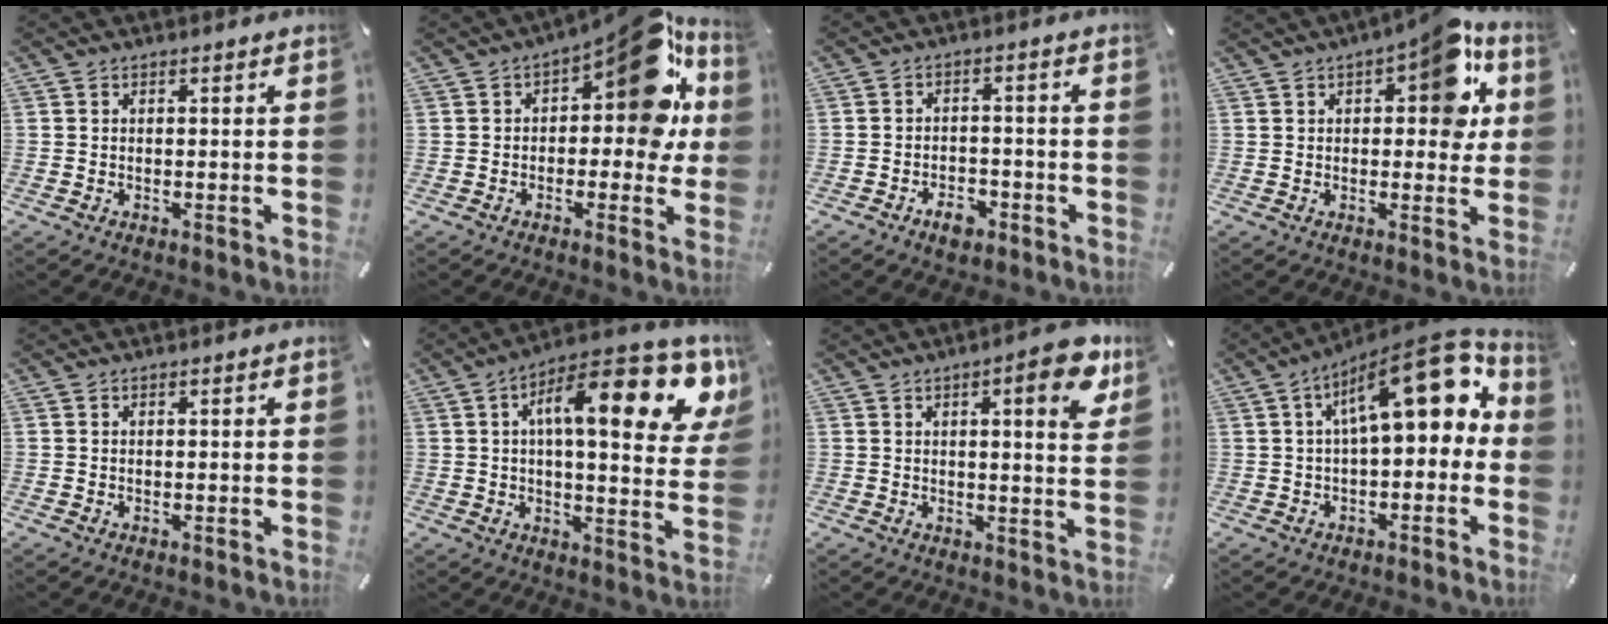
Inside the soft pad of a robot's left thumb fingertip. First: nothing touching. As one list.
[{"total": 18.8, "force": [7.0, 9.3, 14.8], "torque": [-0.183, -0.047, 0.111]}, {"total": 4.5, "force": [-2.8, 2.7, 2.2], "torque": [-0.042, 0.010, -0.050]}, {"total": 12.1, "force": [5.1, 5.8, 9.3], "torque": [-0.101, -0.027, 0.080]}, {"total": 0.0}, {"total": 19.5, "force": [8.0, 6.5, 16.6], "torque": [-0.249, -0.029, 0.117]}, {"total": 10.3, "force": [4.9, 2.7, 8.7], "torque": [-0.104, -0.027, 0.071]}, {"total": 16.5, "force": [5.9, 6.8, 13.8], "torque": [-0.202, -0.031, 0.096]}]